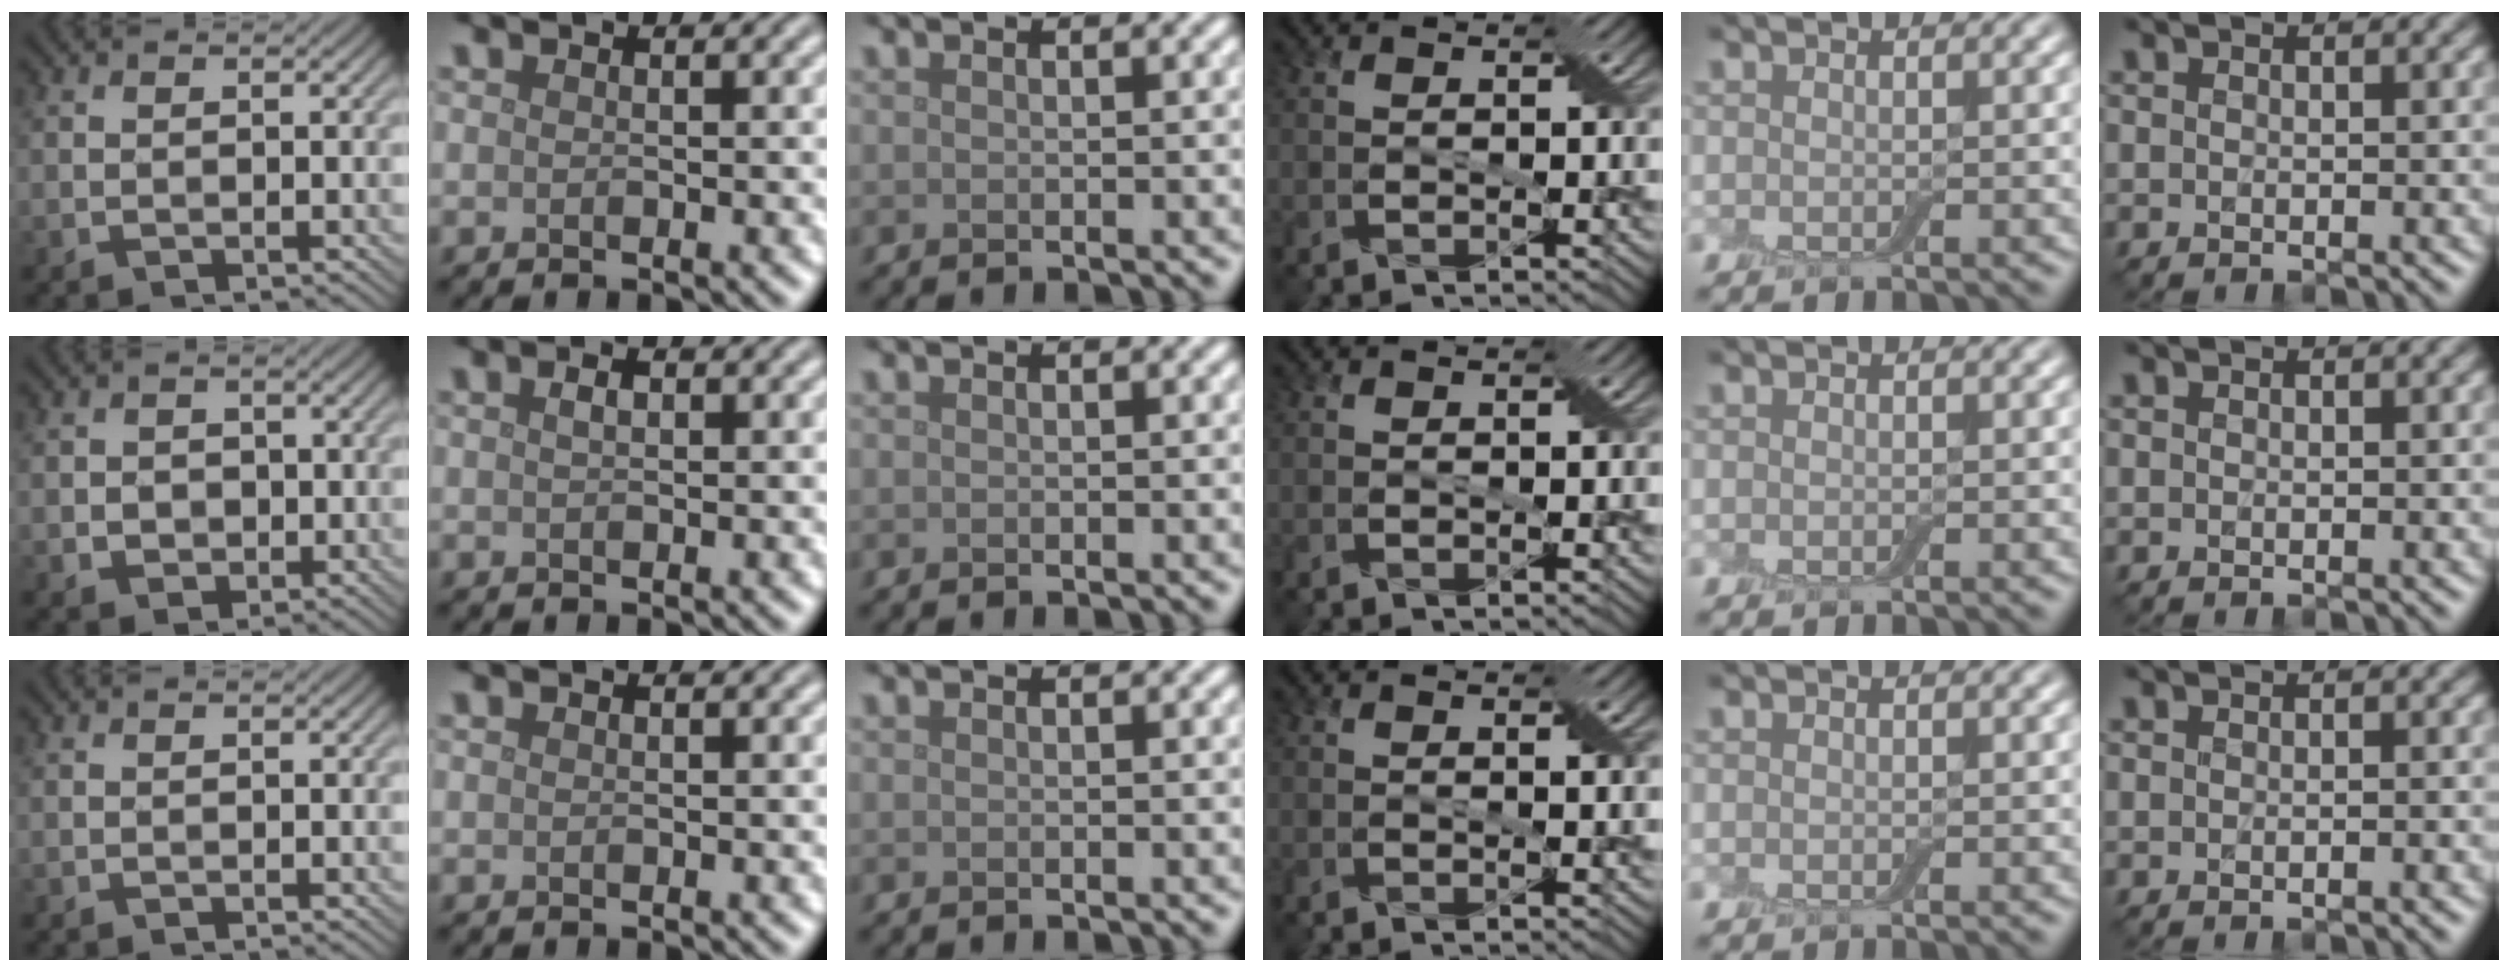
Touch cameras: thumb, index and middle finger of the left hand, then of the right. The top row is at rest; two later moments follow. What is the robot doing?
{"motion": "extract", "object": "backpack"}